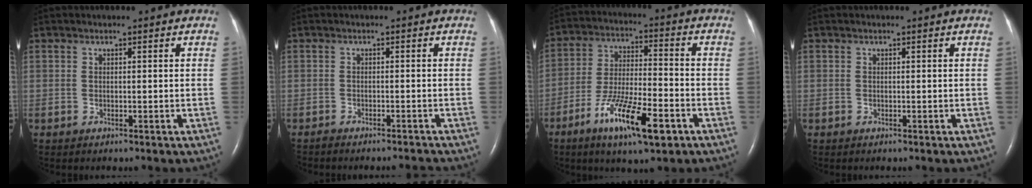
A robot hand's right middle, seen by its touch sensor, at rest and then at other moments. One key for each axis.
{"total": 2.6, "fx": -2.5, "fy": -0.7, "fz": 0.3, "tx": -0.004, "ty": -0.004, "tz": -0.036}
{"total": 12.8, "fx": -6.6, "fy": 2.5, "fz": 10.6, "tx": -0.197, "ty": -0.013, "tz": -0.112}
{"total": 0.0}